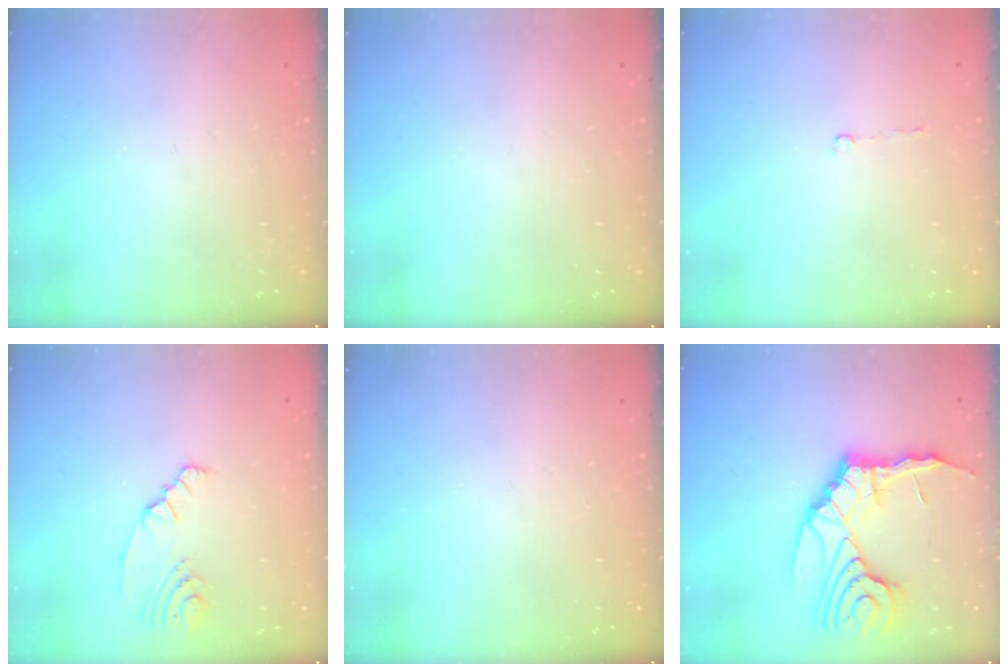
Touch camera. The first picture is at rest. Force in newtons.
{"total": 0.0}
{"total": 2.6, "press": 2.5, "slide": 0.5}
{"total": 3.5, "press": 3.2, "slide": 1.3}
{"total": 0.0}
{"total": 16.2, "press": 16.0, "slide": 2.4}